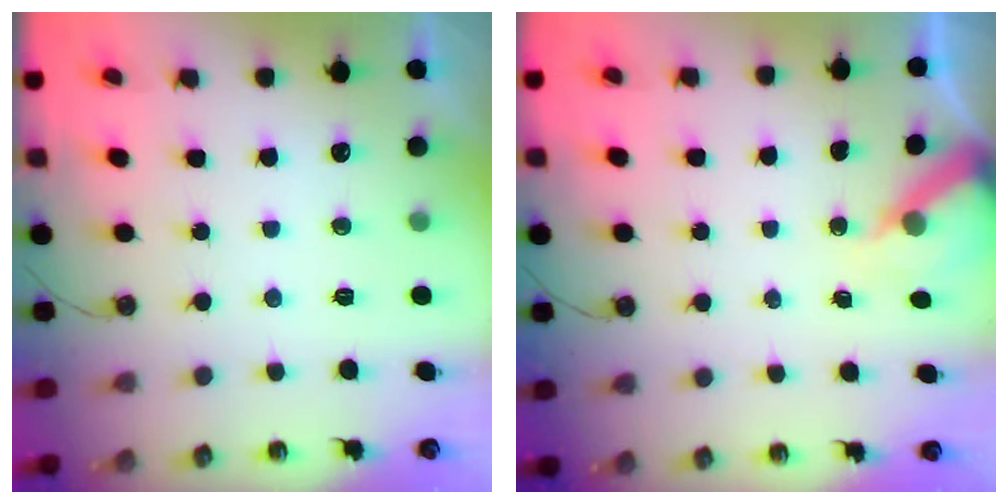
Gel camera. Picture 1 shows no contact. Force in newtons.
{"total": 6.7, "press": 6.6, "slide": 0.6}